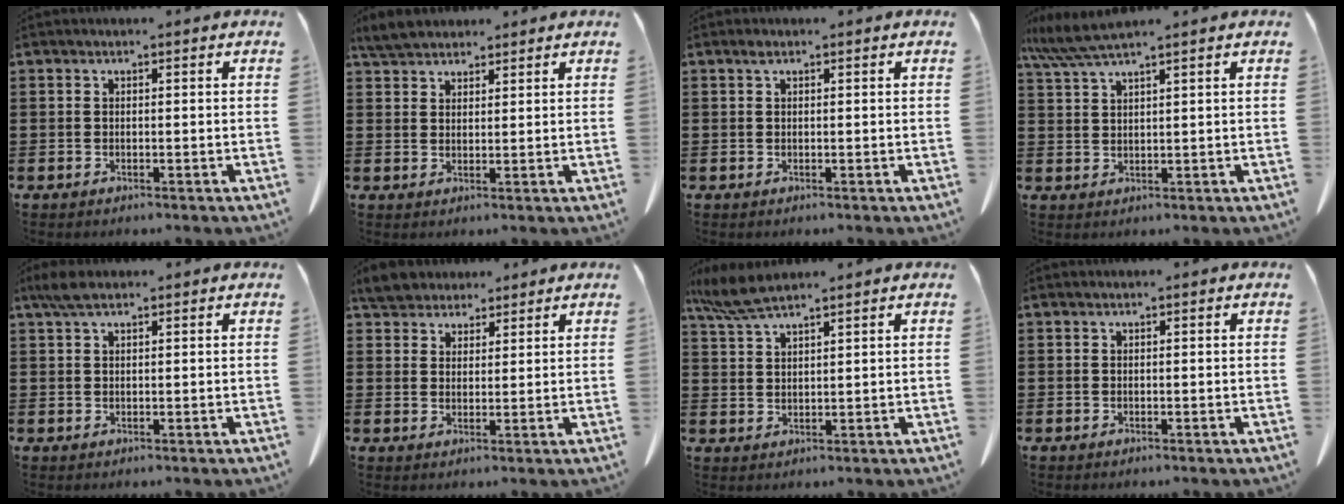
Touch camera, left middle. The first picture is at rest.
{"total": 4.0, "force": [3.8, 1.0, 1.0], "torque": [-0.032, -0.003, 0.074]}
{"total": 0.7, "force": [0.4, 0.3, 0.5], "torque": [-0.013, 0.000, 0.008]}
{"total": 5.2, "force": [4.2, 0.0, 3.1], "torque": [-0.071, -0.012, 0.078]}
{"total": 3.0, "force": [1.8, 1.0, 2.2], "torque": [-0.049, 0.002, 0.034]}
{"total": 5.0, "force": [4.6, 1.6, 0.9], "torque": [-0.037, -0.008, 0.089]}
{"total": 5.4, "force": [4.5, 0.6, 3.0], "torque": [-0.070, -0.008, 0.084]}
{"total": 0.0}